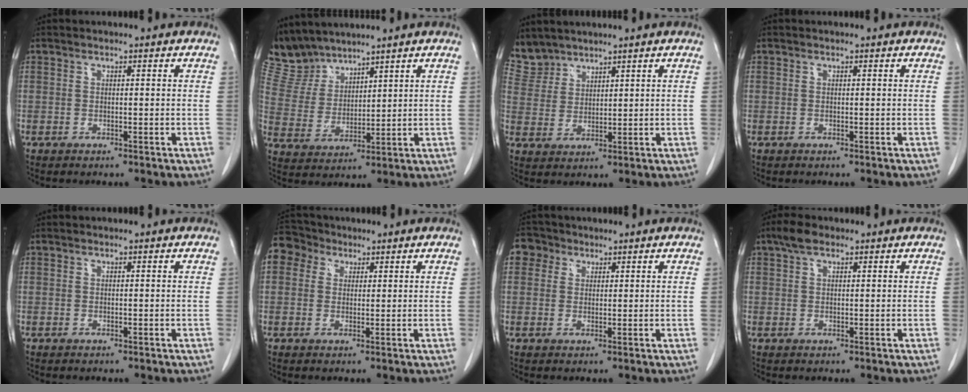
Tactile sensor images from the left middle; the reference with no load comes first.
{"total": 6.6, "force": [6.4, 1.4, 0.0], "torque": [-0.017, 0.013, 0.149]}
{"total": 4.7, "force": [4.5, 1.2, -0.5], "torque": [0.004, 0.006, 0.105]}
{"total": 0.0}
{"total": 0.0}
{"total": 5.6, "force": [2.8, 4.7, 1.2], "torque": [-0.024, 0.027, 0.055]}
{"total": 3.2, "force": [1.5, 2.8, 0.4], "torque": [-0.005, 0.012, 0.024]}
{"total": 2.8, "force": [1.8, 1.4, 1.7], "torque": [-0.035, 0.016, 0.033]}